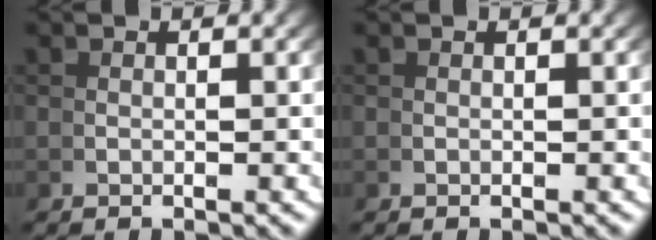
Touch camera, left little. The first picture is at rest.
{"total": 0.0}